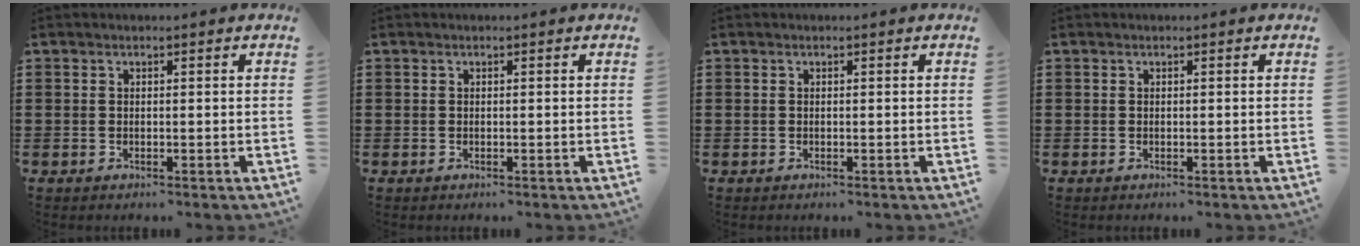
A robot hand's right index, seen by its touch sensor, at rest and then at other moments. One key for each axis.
{"total": 0.0}
{"total": 0.0}
{"total": 0.0}